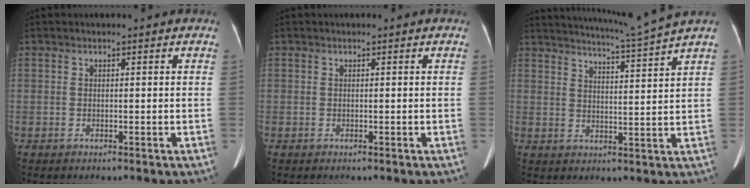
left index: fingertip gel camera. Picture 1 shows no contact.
{"total": 0.0}
{"total": 9.0, "force": [8.1, -3.0, 2.5], "torque": [-0.052, -0.034, 0.124]}